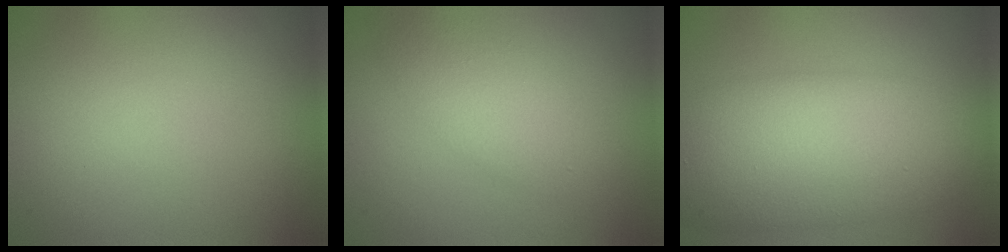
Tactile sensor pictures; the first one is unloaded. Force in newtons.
{"total": 3.8, "press": 3.8, "slide": 0.2}
{"total": 10.2, "press": 10.2, "slide": 0.1}